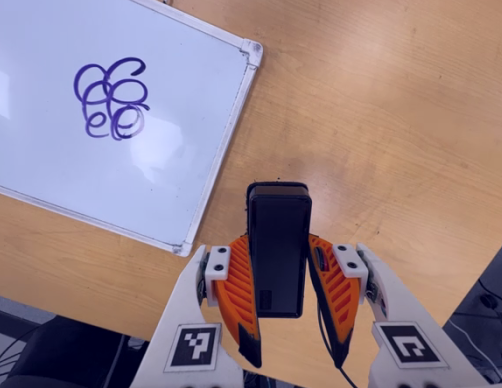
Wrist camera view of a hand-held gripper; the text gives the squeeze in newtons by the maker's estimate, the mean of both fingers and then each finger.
{"total": 4.2, "left": 2.9, "right": 5.6}